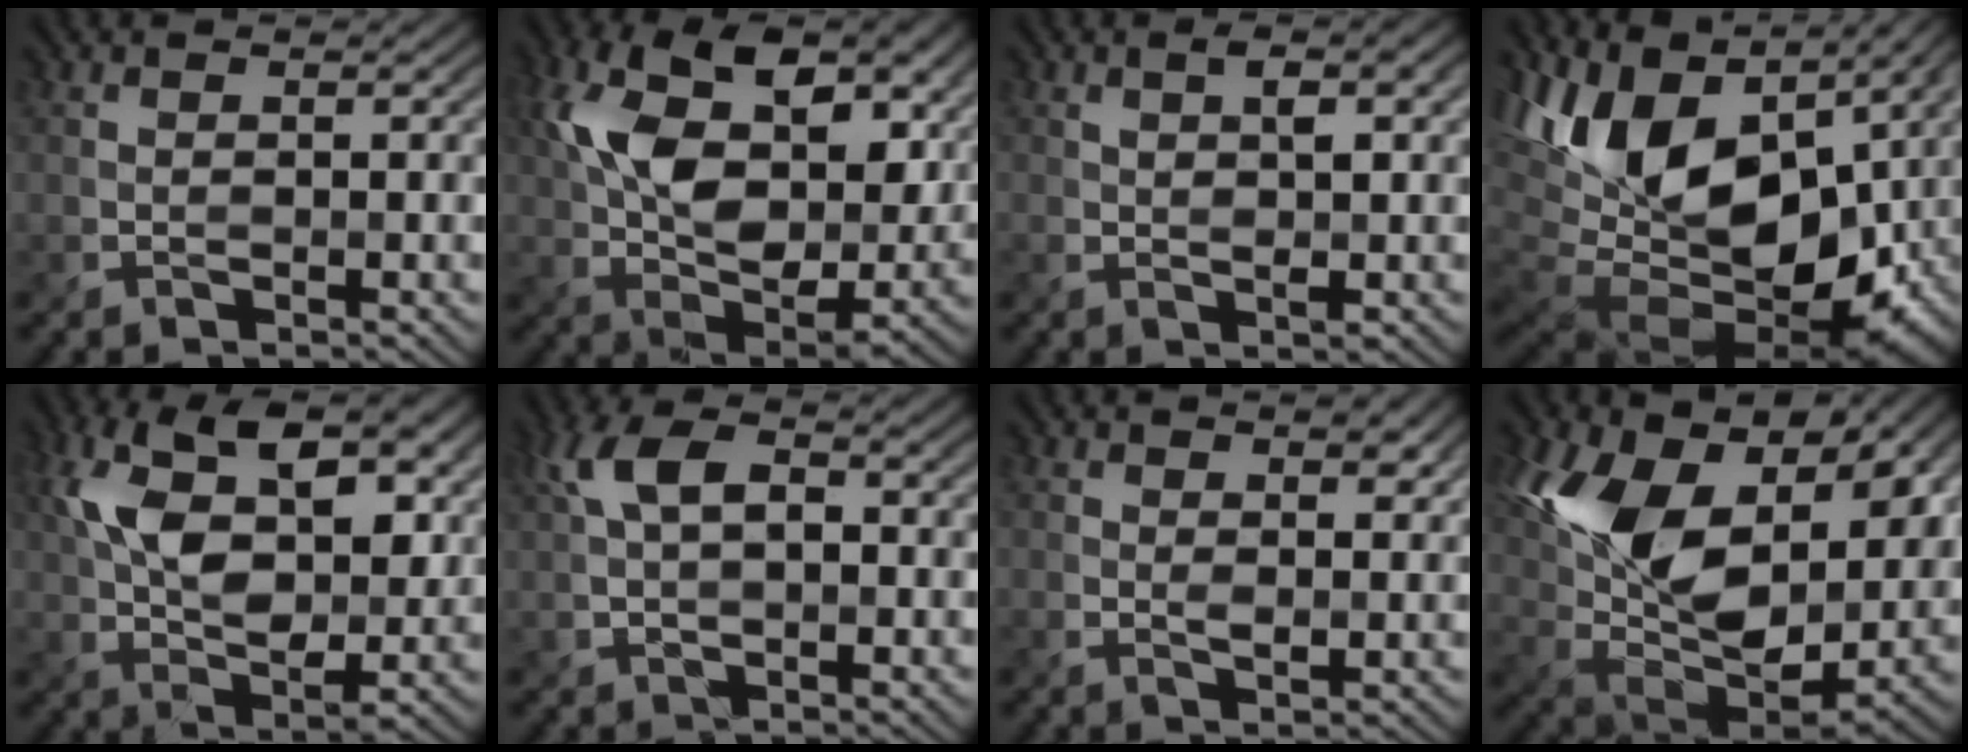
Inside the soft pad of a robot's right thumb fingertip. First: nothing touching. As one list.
[{"total": 14.2, "force": [3.8, 8.8, 10.4], "torque": [-0.200, 0.000, 0.070]}, {"total": 3.5, "force": [0.9, 1.3, 3.1], "torque": [-0.055, 0.001, 0.014]}, {"total": 19.7, "force": [1.1, 11.8, 15.8], "torque": [-0.263, -0.009, 0.036]}, {"total": 12.6, "force": [3.6, 7.5, 9.5], "torque": [-0.183, 0.004, 0.060]}, {"total": 6.3, "force": [1.2, 3.3, 5.2], "torque": [-0.106, 0.014, 0.015]}, {"total": 2.1, "force": [1.3, 0.8, 1.4], "torque": [-0.025, -0.005, 0.023]}, {"total": 16.6, "force": [5.1, 10.1, 12.2], "torque": [-0.216, -0.004, 0.094]}]